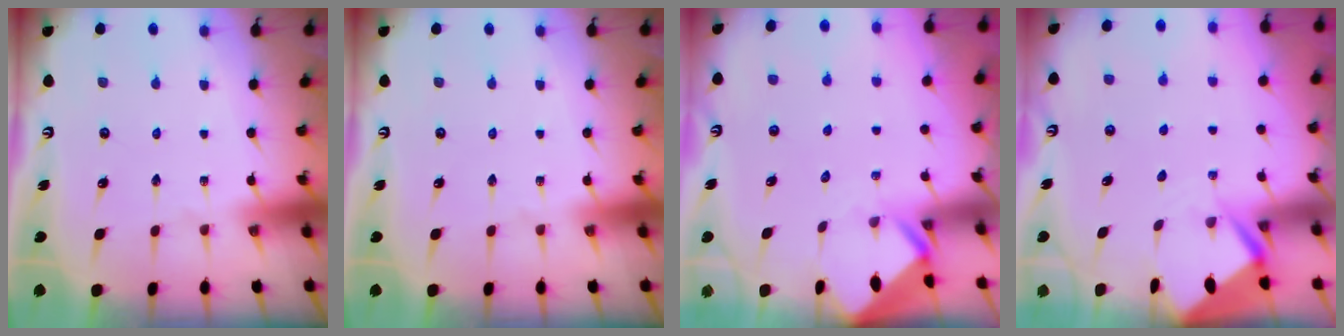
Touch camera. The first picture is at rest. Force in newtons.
{"total": 0.0}
{"total": 2.8, "press": 2.8, "slide": 0.1}
{"total": 3.6, "press": 3.6, "slide": 0.4}